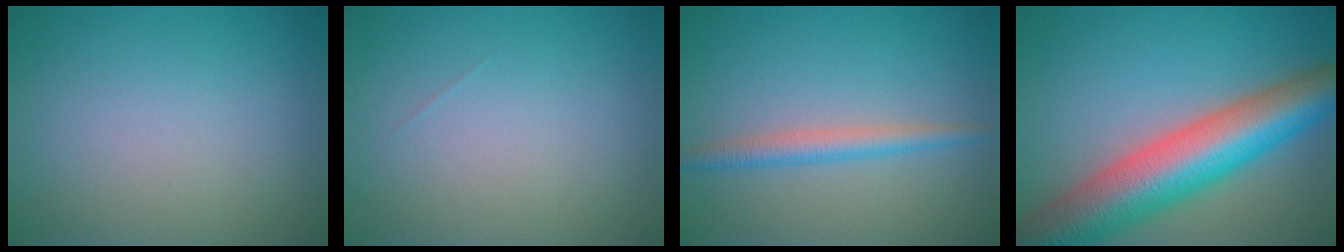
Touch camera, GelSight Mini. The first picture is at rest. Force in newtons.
{"total": 0.0}
{"total": 2.3, "press": 2.3, "slide": 0.1}
{"total": 11.4, "press": 11.4, "slide": 0.5}